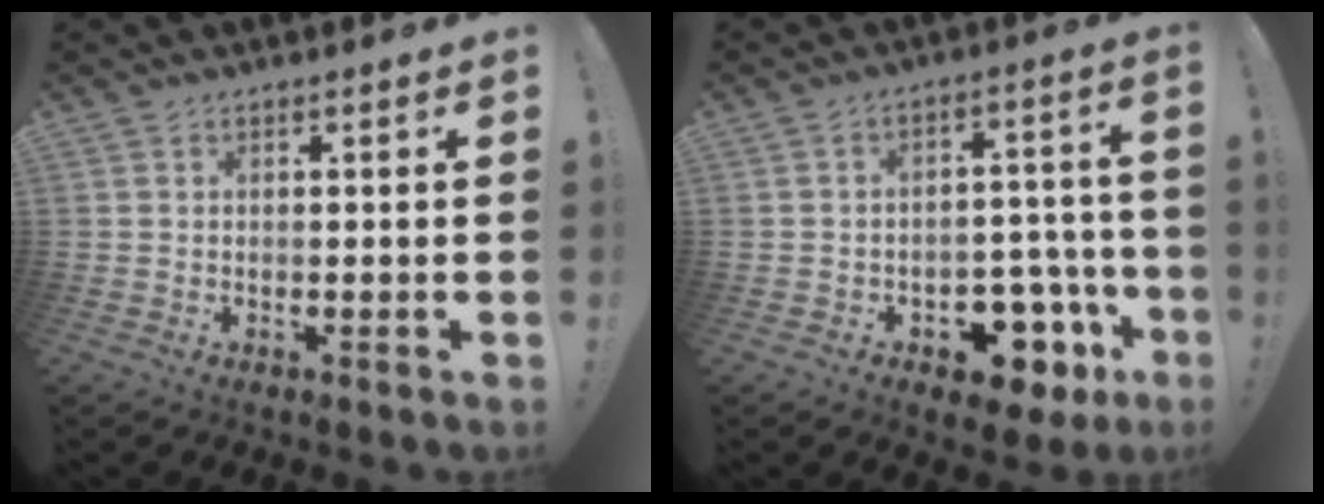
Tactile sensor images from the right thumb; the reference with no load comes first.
{"total": 11.7, "force": [-6.7, 7.0, 6.5], "torque": [-0.049, 0.060, -0.105]}